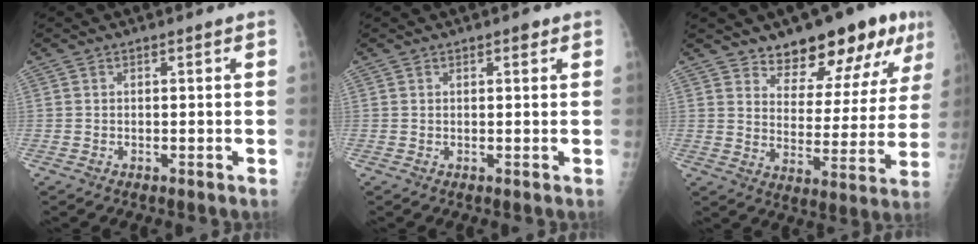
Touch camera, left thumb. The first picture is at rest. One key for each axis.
{"total": 1.2, "fx": 0.7, "fy": 0.6, "fz": 0.8, "tx": -0.006, "ty": -0.001, "tz": 0.007}
{"total": 16.0, "fx": 11.1, "fy": 6.5, "fz": 9.5, "tx": -0.083, "ty": -0.067, "tz": 0.160}